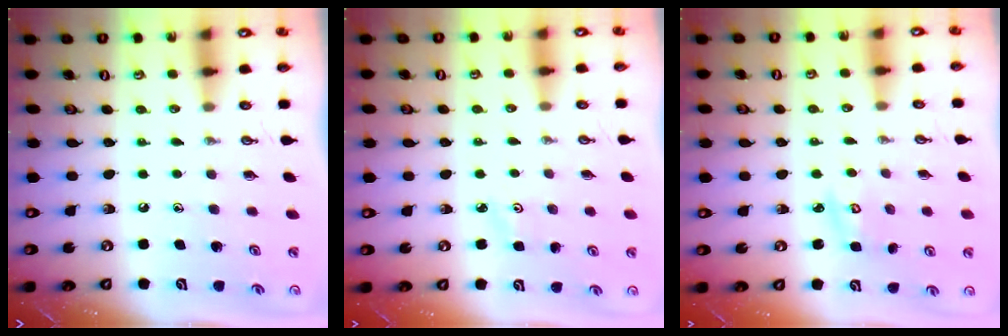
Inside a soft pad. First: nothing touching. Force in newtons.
{"total": 2.1, "press": 2.1, "slide": 0.3}
{"total": 3.9, "press": 3.9, "slide": 0.2}